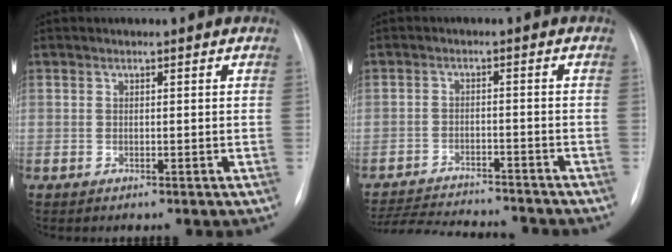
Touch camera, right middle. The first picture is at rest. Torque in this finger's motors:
{"motor_torque": [0.93, -1.21, 0.15, 0.04]}